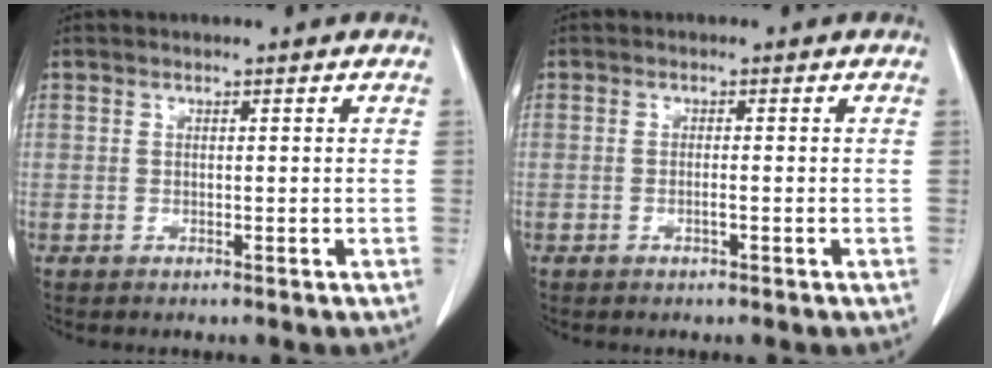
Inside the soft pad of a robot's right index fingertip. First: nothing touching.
{"total": 0.8, "force": [-0.3, 0.0, 0.7], "torque": [-0.016, 0.000, -0.005]}